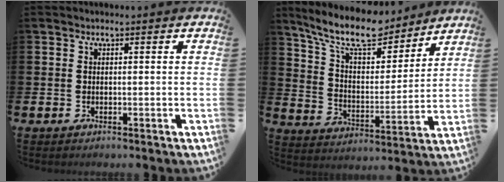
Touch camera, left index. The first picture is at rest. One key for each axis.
{"total": 11.1, "fx": 9.5, "fy": 3.2, "fz": 4.5, "tx": -0.113, "ty": -0.060, "tz": 0.166}